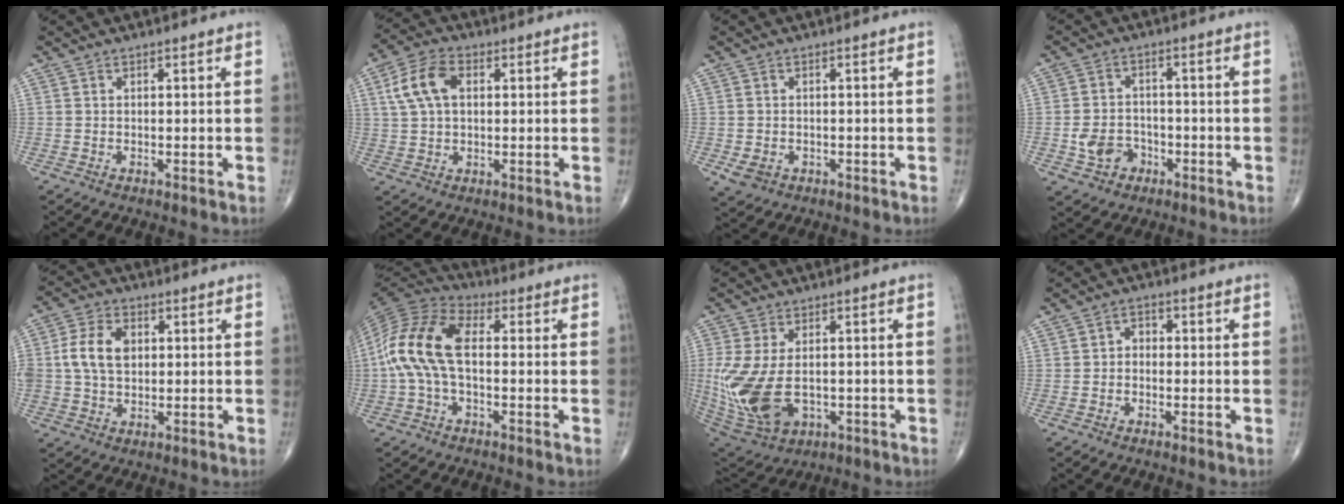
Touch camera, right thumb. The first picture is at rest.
{"total": 8.7, "force": [2.2, 5.4, 6.6], "torque": [-0.130, 0.016, 0.038]}
{"total": 2.9, "force": [-1.0, 2.4, 1.5], "torque": [-0.024, 0.001, -0.007]}
{"total": 6.3, "force": [-2.4, 5.1, 2.8], "torque": [-0.032, 0.021, -0.039]}
{"total": 8.4, "force": [1.0, 5.9, 5.9], "torque": [-0.107, 0.009, 0.018]}
{"total": 13.9, "force": [-0.3, 7.6, 11.7], "torque": [-0.244, 0.035, -0.017]}
{"total": 16.0, "force": [-1.9, 9.8, 12.5], "torque": [-0.289, -0.019, -0.011]}
{"total": 2.2, "force": [-0.4, 1.8, 1.3], "torque": [-0.004, 0.013, -0.018]}